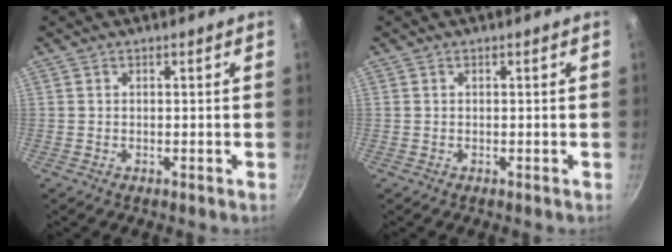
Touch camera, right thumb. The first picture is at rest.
{"total": 0.0}